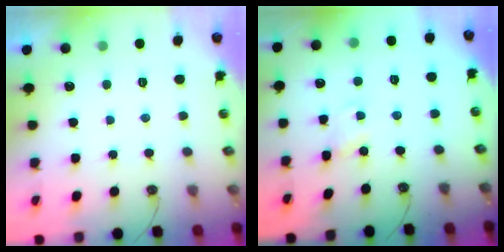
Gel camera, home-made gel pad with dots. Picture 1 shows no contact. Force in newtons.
{"total": 1.9, "press": 1.9, "slide": 0.2}